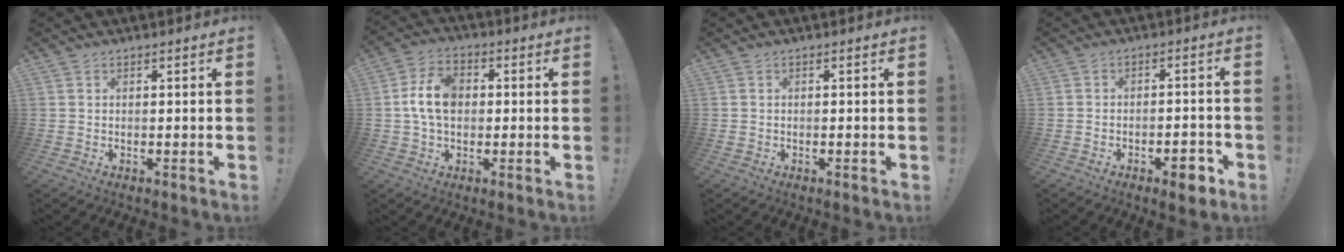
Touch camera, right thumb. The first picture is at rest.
{"total": 10.8, "force": [0.4, 7.5, 7.8], "torque": [-0.144, 0.013, 0.010]}
{"total": 0.9, "force": [-0.7, 0.3, 0.4], "torque": [-0.010, 0.003, -0.012]}
{"total": 5.7, "force": [-3.5, 2.4, 3.8], "torque": [-0.047, 0.019, -0.056]}